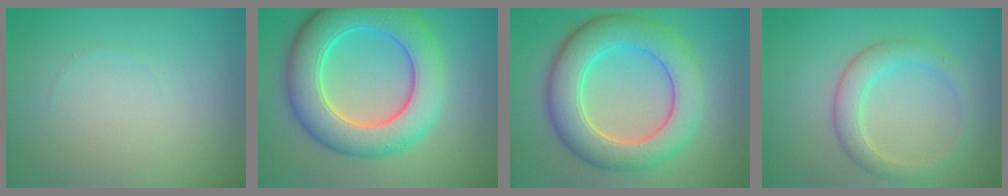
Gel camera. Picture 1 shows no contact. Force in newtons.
{"total": 8.9, "press": 8.9, "slide": 0.4}
{"total": 7.8, "press": 7.8, "slide": 0.2}
{"total": 3.0, "press": 3.0, "slide": 0.1}